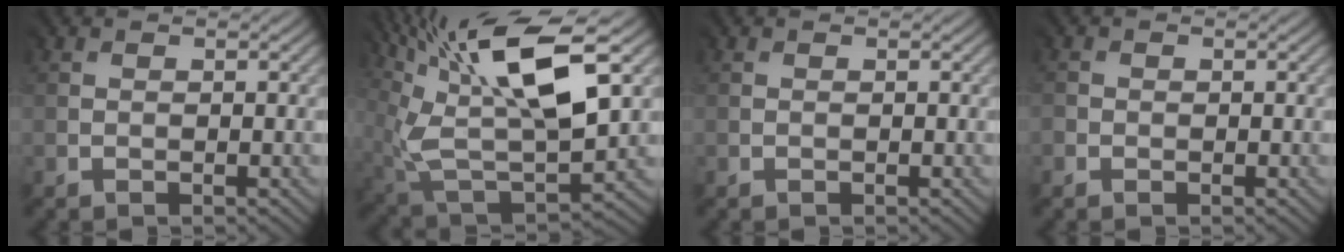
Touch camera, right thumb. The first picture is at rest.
{"total": 14.2, "force": [6.6, 5.6, 11.3], "torque": [-0.239, 0.004, 0.122]}
{"total": 0.0}
{"total": 0.9, "force": [-0.5, 0.8, 0.0], "torque": [0.003, -0.007, -0.010]}